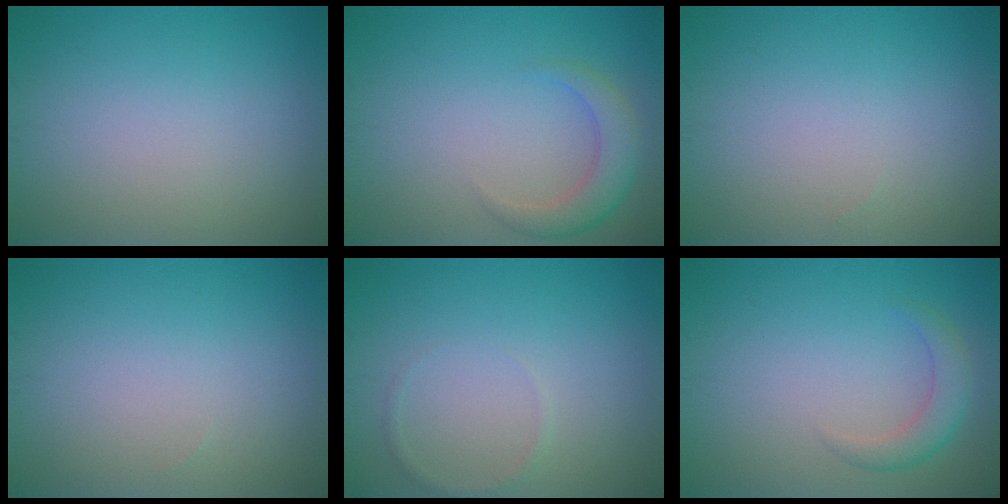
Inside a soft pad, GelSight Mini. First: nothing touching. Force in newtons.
{"total": 3.0, "press": 3.0, "slide": 0.3}
{"total": 0.0}
{"total": 0.0}
{"total": 0.7, "press": 0.7, "slide": 0.0}
{"total": 2.4, "press": 2.4, "slide": 0.1}